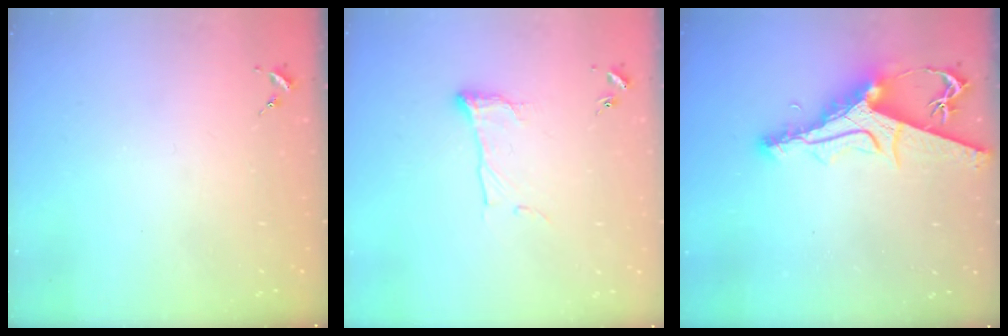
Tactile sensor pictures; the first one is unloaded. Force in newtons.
{"total": 7.8, "press": 7.8, "slide": 0.1}
{"total": 12.9, "press": 12.8, "slide": 1.2}